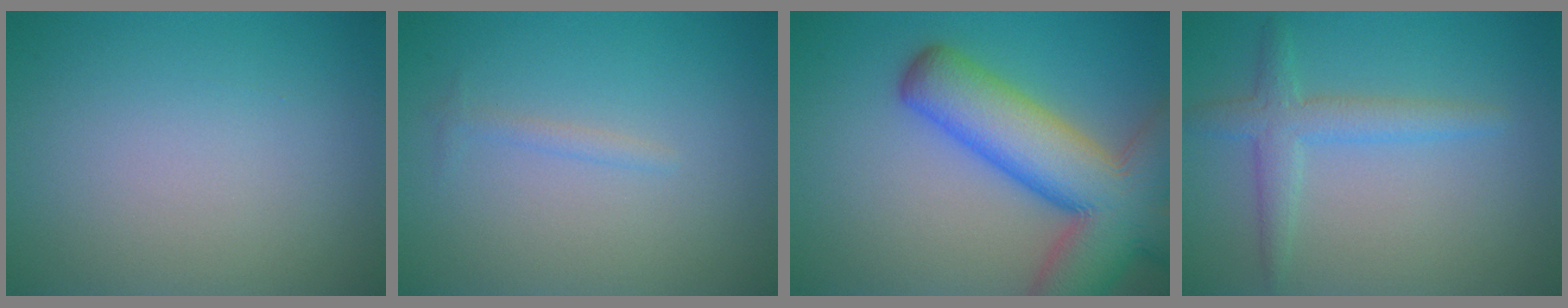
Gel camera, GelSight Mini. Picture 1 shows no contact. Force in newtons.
{"total": 0.8, "press": 0.8, "slide": 0.0}
{"total": 11.7, "press": 11.7, "slide": 0.6}
{"total": 2.8, "press": 2.8, "slide": 0.1}